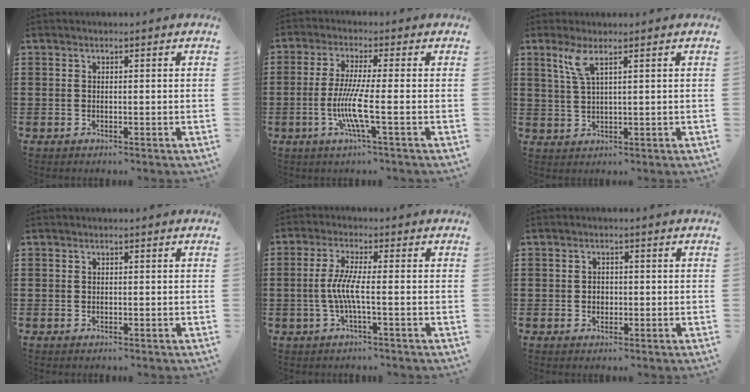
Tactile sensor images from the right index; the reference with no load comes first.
{"total": 7.5, "force": [-1.8, 0.1, 7.2], "torque": [-0.160, -0.023, -0.043]}
{"total": 3.7, "force": [2.0, 0.4, 3.1], "torque": [-0.068, 0.002, 0.034]}
{"total": 0.0}
{"total": 4.9, "force": [-1.0, 0.2, 4.8], "torque": [-0.110, -0.010, -0.028]}
{"total": 1.4, "force": [-0.2, 1.2, 0.8], "torque": [-0.017, 0.005, -0.004]}